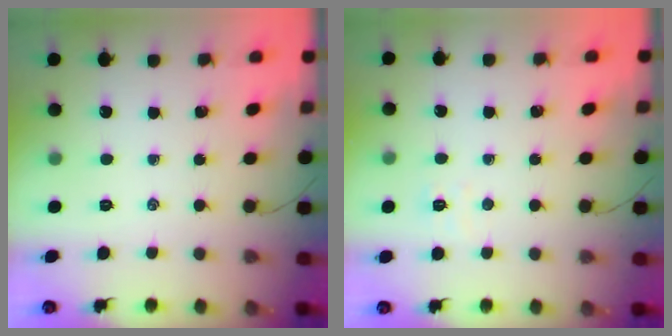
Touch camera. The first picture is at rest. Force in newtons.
{"total": 2.7, "press": 2.5, "slide": 0.8}